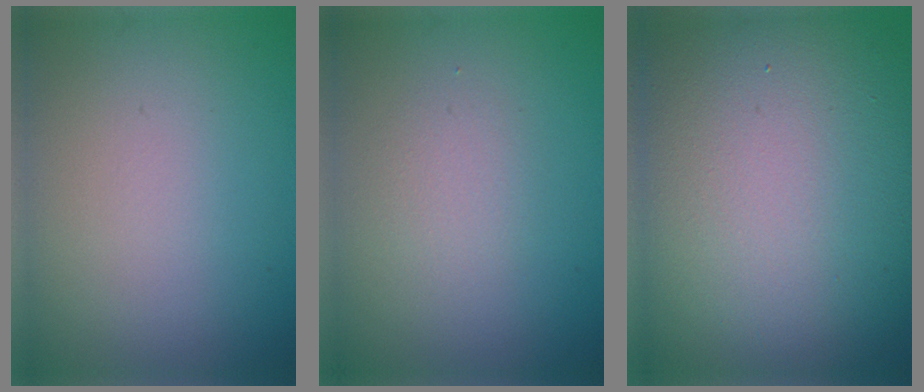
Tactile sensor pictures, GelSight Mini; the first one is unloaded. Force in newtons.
{"total": 1.4, "press": 1.4, "slide": 0.1}
{"total": 17.3, "press": 17.3, "slide": 1.2}